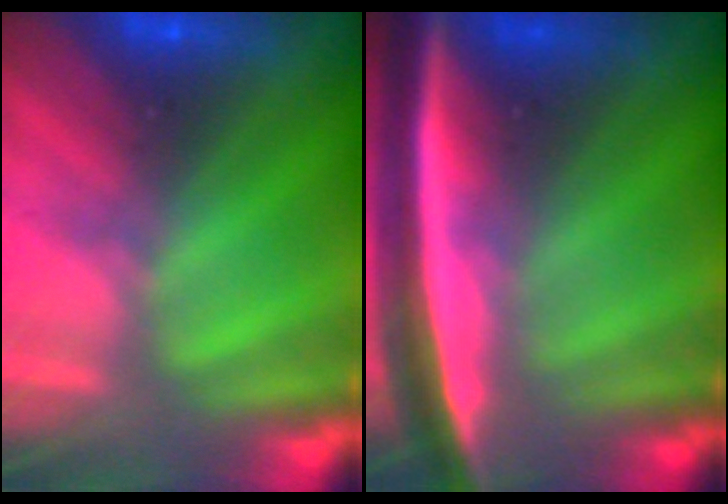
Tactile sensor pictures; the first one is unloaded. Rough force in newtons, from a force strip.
{"total": 8.3}